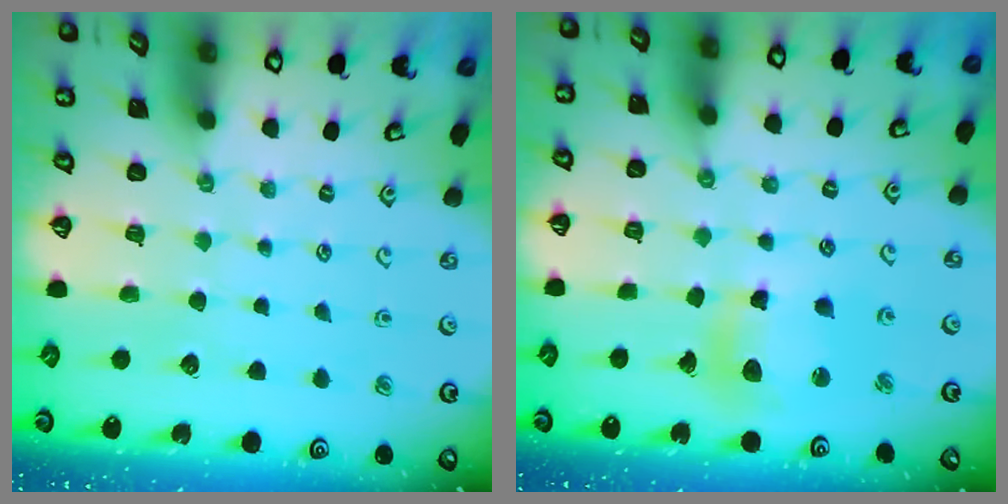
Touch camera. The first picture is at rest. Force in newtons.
{"total": 11.7, "press": 11.5, "slide": 1.9}